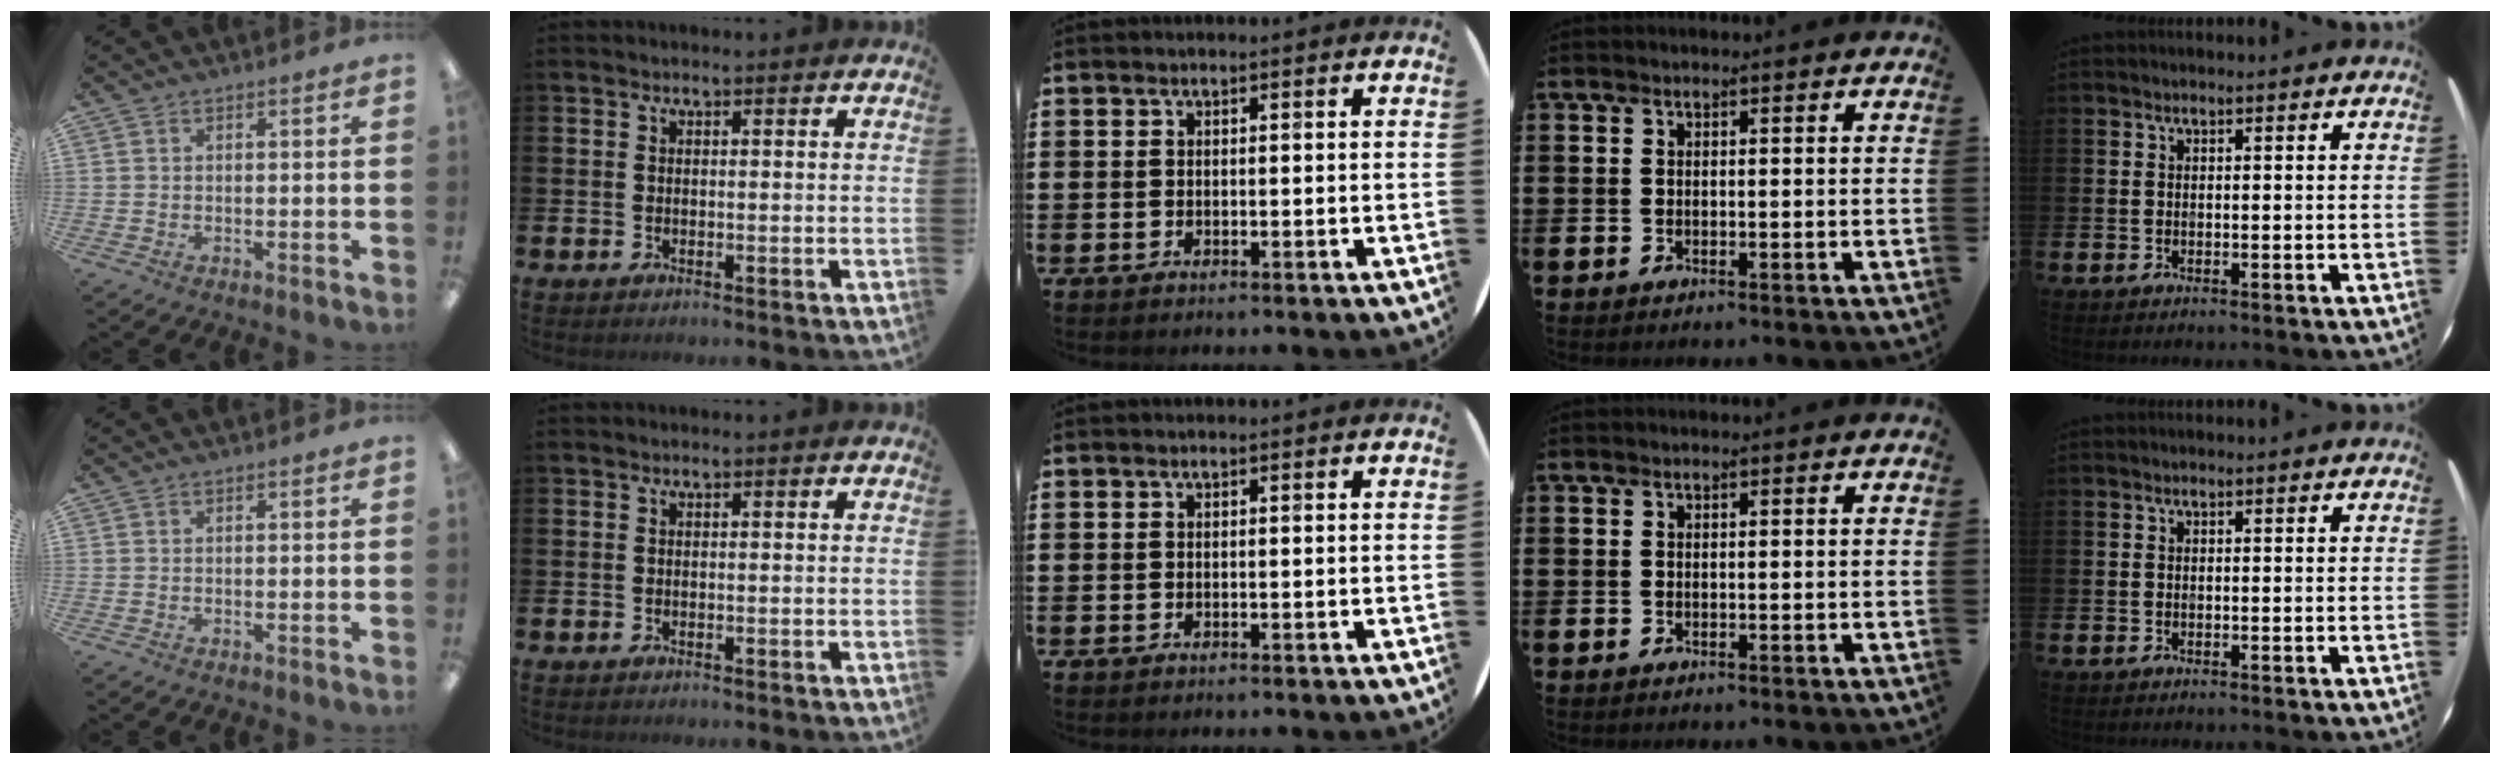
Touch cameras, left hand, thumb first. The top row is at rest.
{}